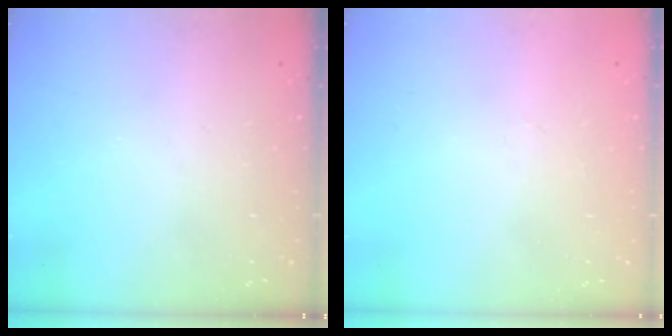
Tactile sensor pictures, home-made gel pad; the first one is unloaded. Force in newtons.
{"total": 0.0}